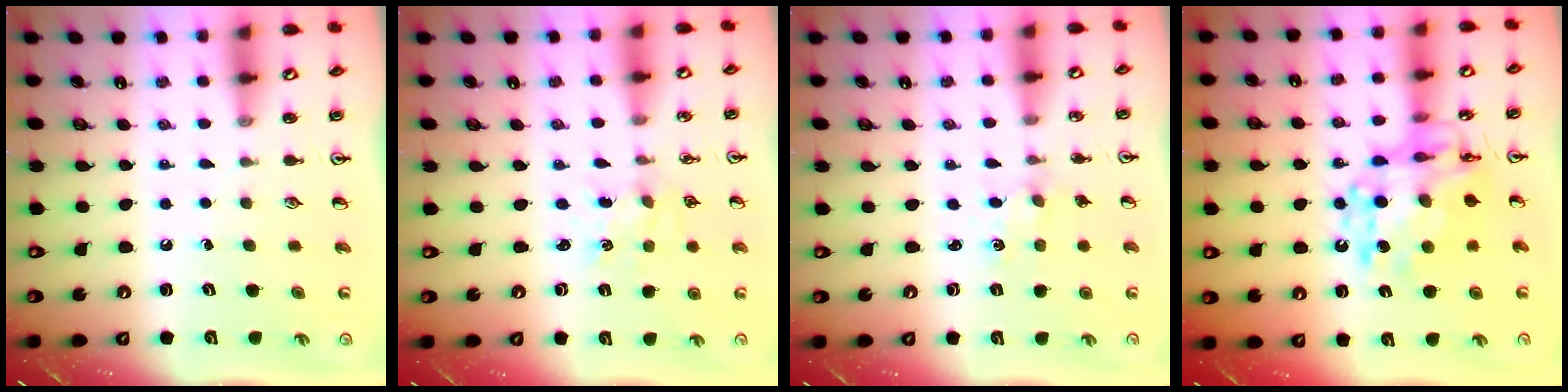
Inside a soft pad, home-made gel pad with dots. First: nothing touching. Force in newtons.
{"total": 1.4, "press": 1.4, "slide": 0.2}
{"total": 0.0}
{"total": 14.9, "press": 14.8, "slide": 1.3}